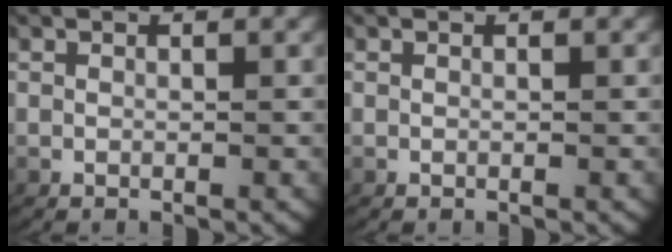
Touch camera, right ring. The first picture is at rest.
{"total": 0.0}